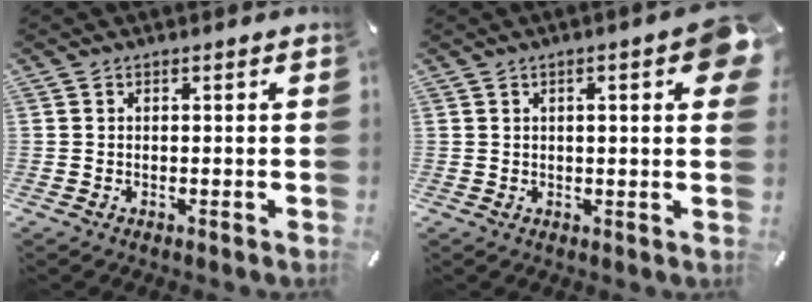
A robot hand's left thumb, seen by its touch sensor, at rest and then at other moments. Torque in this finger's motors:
{"motor_torque": [0.63, 0.80, 1.57, -1.21, 0.09]}